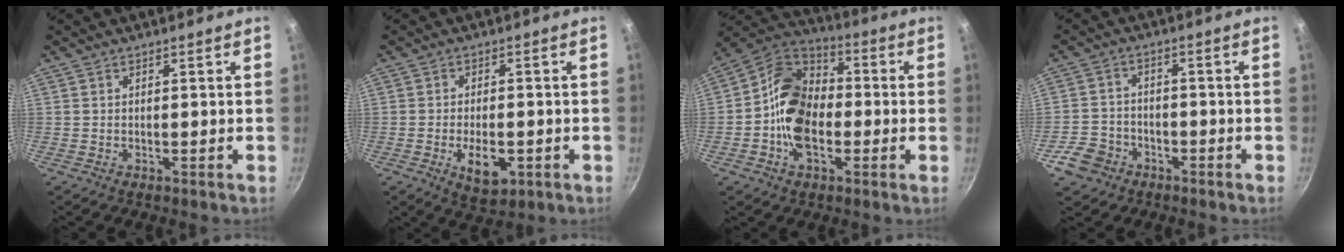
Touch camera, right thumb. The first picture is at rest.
{"total": 7.2, "force": [-2.2, 3.8, 5.7], "torque": [-0.077, 0.003, -0.025]}
{"total": 14.6, "force": [-1.8, 10.1, 10.5], "torque": [-0.154, 0.034, -0.054]}
{"total": 6.6, "force": [-3.6, 5.1, 2.0], "torque": [-0.026, 0.033, -0.065]}